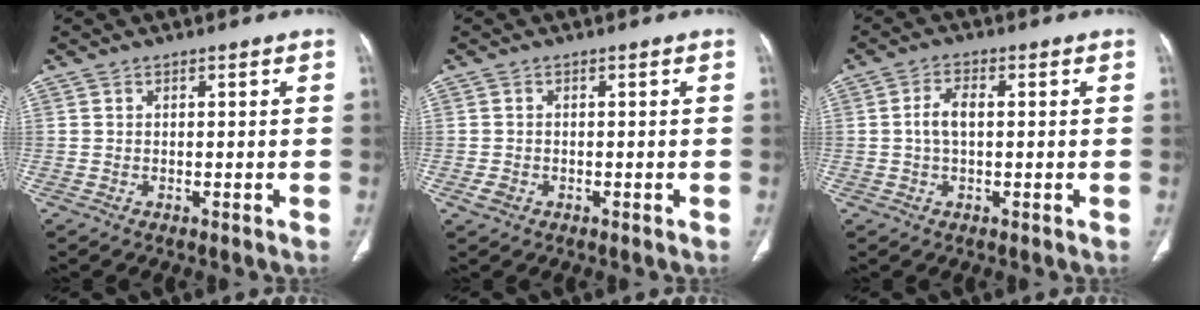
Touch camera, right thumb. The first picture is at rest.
{"total": 1.8, "force": [-0.7, 1.4, 0.9], "torque": [-0.016, 0.003, -0.010]}
{"total": 4.1, "force": [0.2, 2.1, 3.5], "torque": [-0.078, 0.010, 0.001]}